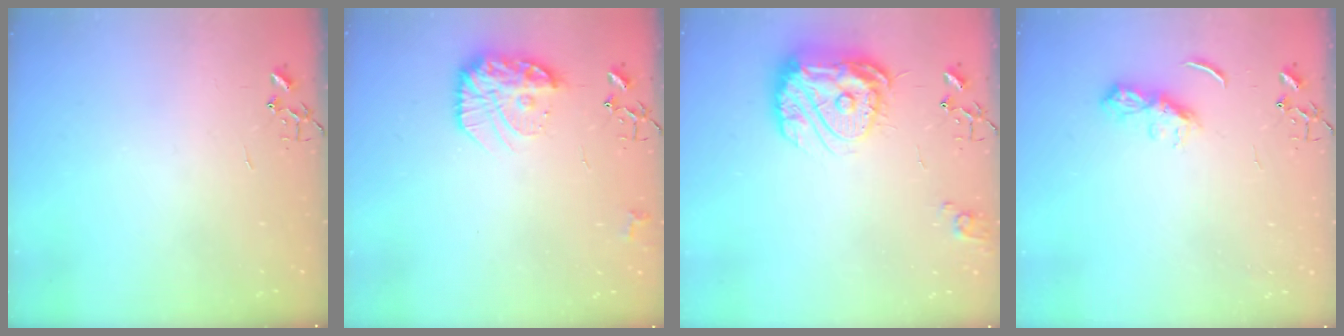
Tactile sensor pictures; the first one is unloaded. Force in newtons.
{"total": 16.1, "press": 16.0, "slide": 1.4}
{"total": 17.3, "press": 17.2, "slide": 1.9}
{"total": 6.7, "press": 6.7, "slide": 0.6}